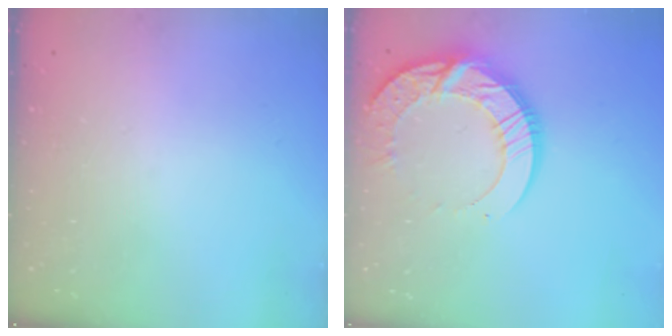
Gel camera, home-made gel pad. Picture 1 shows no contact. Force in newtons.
{"total": 17.2, "press": 17.1, "slide": 1.6}